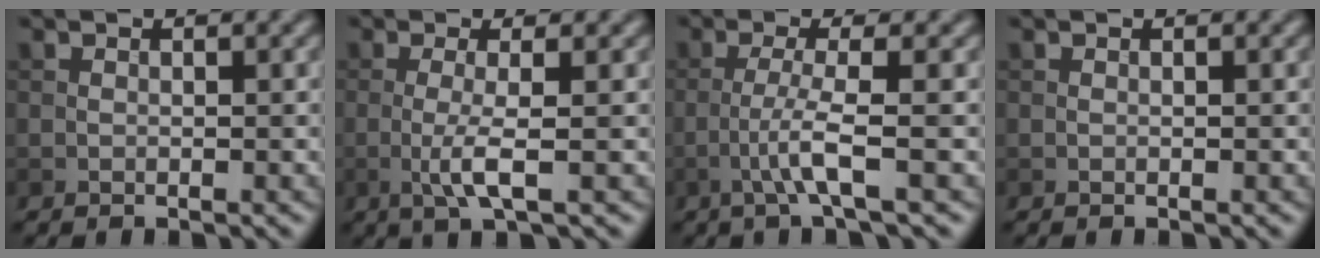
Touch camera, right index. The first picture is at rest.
{"total": 3.0, "force": [-0.5, 0.4, 3.0], "torque": [-0.061, -0.006, -0.014]}
{"total": 3.2, "force": [-1.2, 0.1, 3.0], "torque": [-0.058, 0.008, -0.033]}
{"total": 0.0}